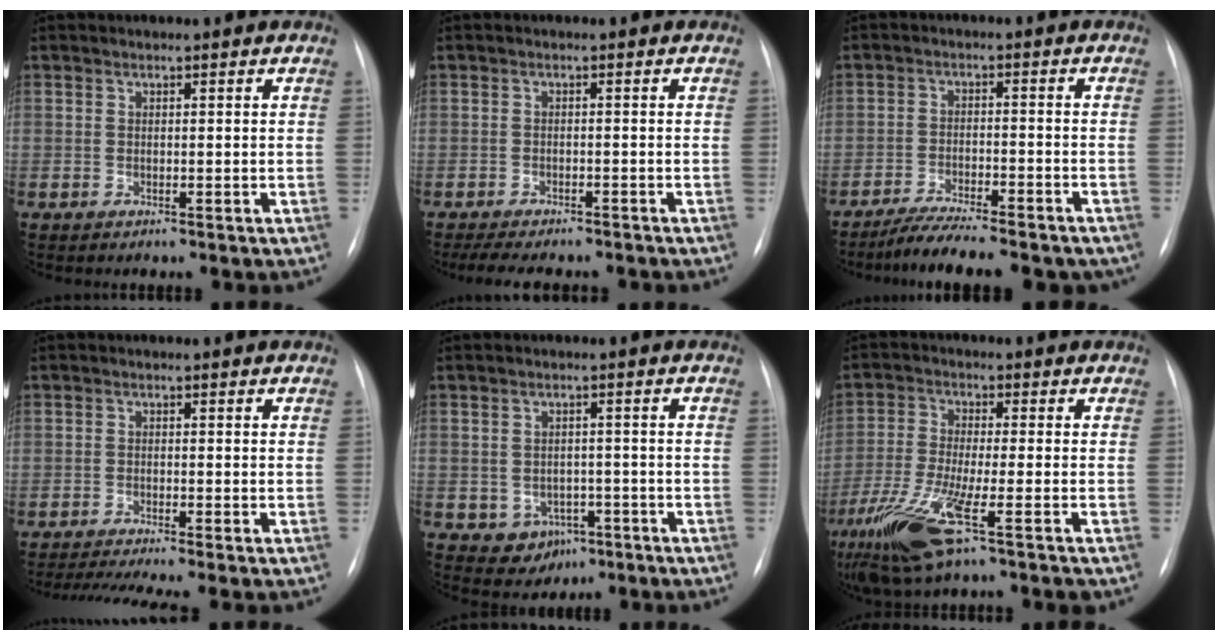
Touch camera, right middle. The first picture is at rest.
{"total": 9.9, "force": [-8.6, 2.6, 4.1], "torque": [-0.061, -0.004, -0.113]}
{"total": 13.5, "force": [-11.5, 2.8, 6.5], "torque": [-0.096, 0.000, -0.168]}
{"total": 5.9, "force": [-4.7, -0.7, 3.4], "torque": [-0.055, -0.011, -0.076]}
{"total": 4.9, "force": [-2.1, 4.1, 1.5], "torque": [-0.018, 0.011, -0.017]}
{"total": 12.0, "force": [-6.6, 0.9, 9.9], "torque": [-0.212, -0.031, -0.126]}